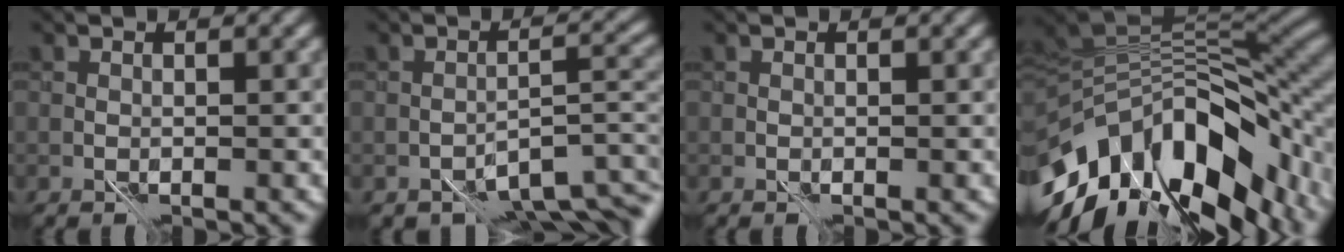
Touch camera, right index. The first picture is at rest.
{"total": 6.2, "force": [-3.8, 2.4, 4.3], "torque": [-0.048, -0.001, -0.058]}
{"total": 0.0}
{"total": 14.9, "force": [-5.4, 7.6, 11.6], "torque": [-0.187, 0.000, -0.082]}